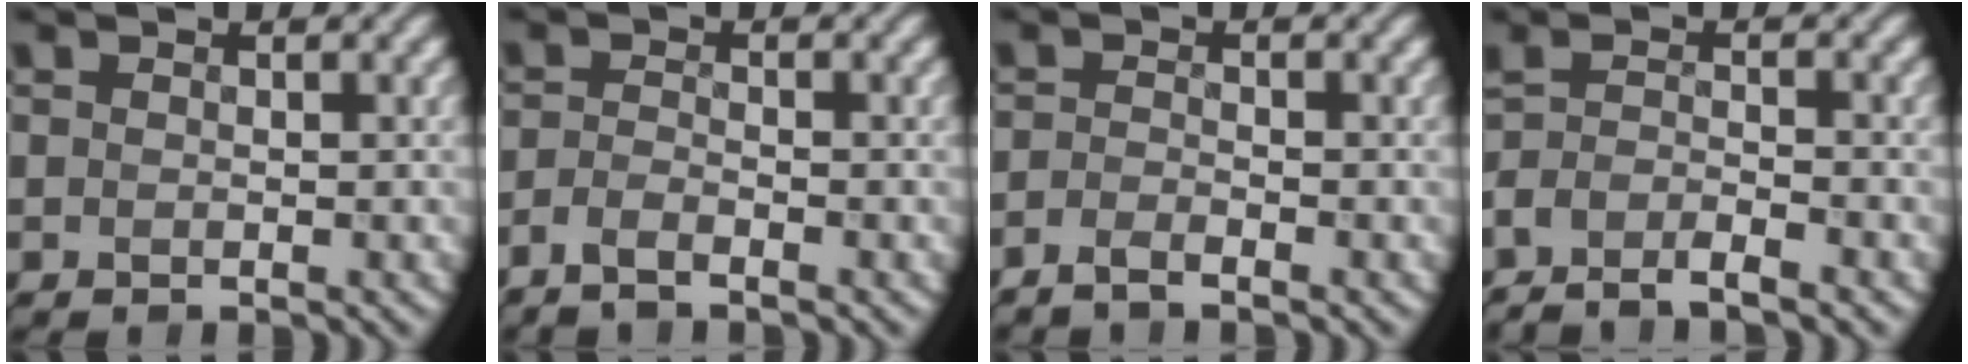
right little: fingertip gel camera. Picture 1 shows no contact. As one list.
[{"total": 1.8, "force": [-1.7, 0.2, 0.8], "torque": [-0.017, -0.004, -0.039]}, {"total": 1.6, "force": [-1.4, 0.2, 0.7], "torque": [-0.009, -0.005, -0.032]}, {"total": 3.3, "force": [-2.4, 0.4, 2.2], "torque": [-0.037, -0.002, -0.049]}]